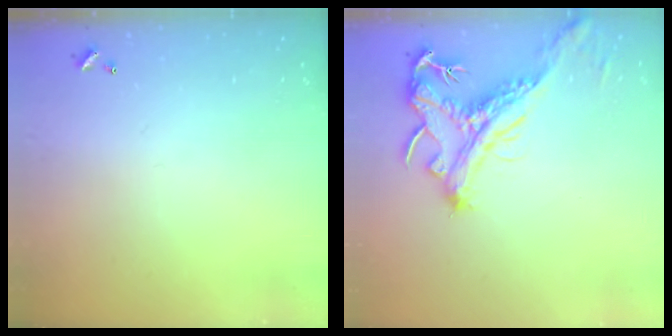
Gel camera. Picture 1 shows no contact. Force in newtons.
{"total": 2.0, "press": 1.5, "slide": 1.3}